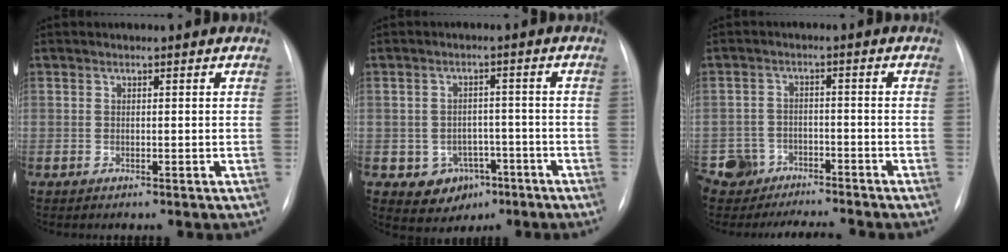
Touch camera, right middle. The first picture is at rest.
{"total": 6.1, "force": [-2.8, 5.0, 2.0], "torque": [-0.027, 0.011, -0.029]}
{"total": 7.2, "force": [-6.8, 2.3, 0.1], "torque": [0.002, 0.018, -0.115]}